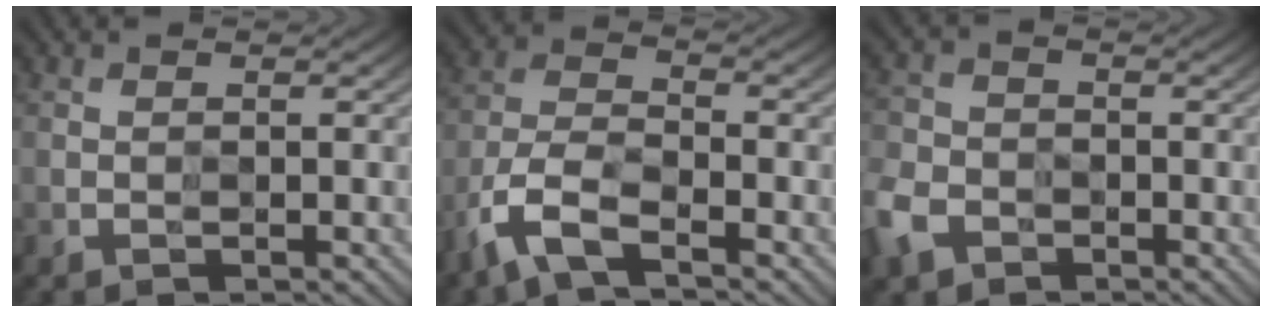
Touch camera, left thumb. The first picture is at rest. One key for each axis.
{"total": 7.5, "fx": -5.6, "fy": 2.5, "fz": 4.3, "tx": -0.094, "ty": -0.004, "tz": -0.123}
{"total": 6.0, "fx": -3.9, "fy": 4.2, "fz": 1.8, "tx": -0.053, "ty": -0.011, "tz": -0.089}